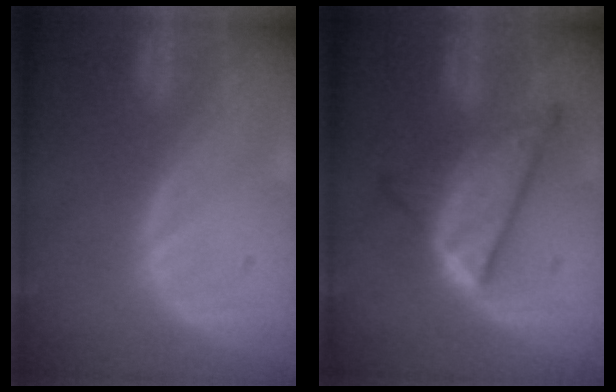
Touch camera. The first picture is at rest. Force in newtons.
{"total": 9.2, "press": 9.2, "slide": 0.7}